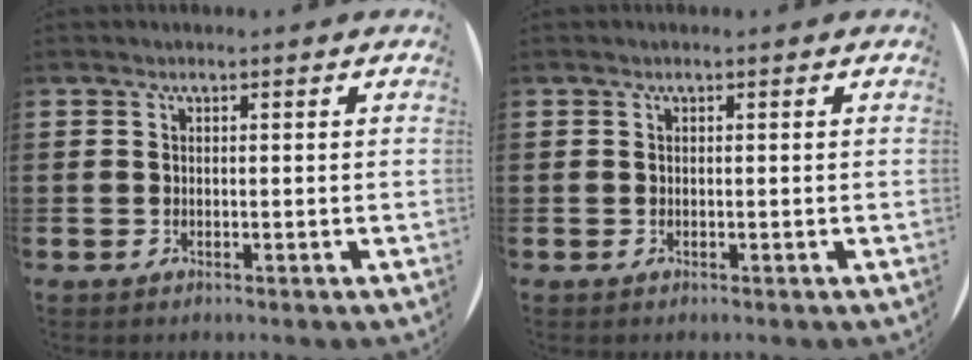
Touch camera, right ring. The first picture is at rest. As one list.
[{"total": 0.0}]